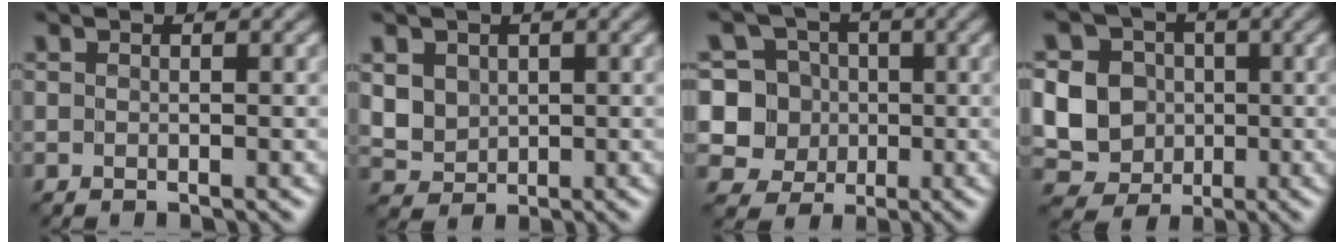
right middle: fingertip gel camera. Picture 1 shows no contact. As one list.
[{"total": 3.0, "force": [1.1, 2.5, 1.1], "torque": [-0.040, -0.003, 0.034]}, {"total": 7.5, "force": [0.2, 7.3, 1.8], "torque": [-0.042, 0.031, -0.015]}, {"total": 12.0, "force": [-0.2, 11.3, 4.1], "torque": [-0.126, 0.019, -0.021]}]